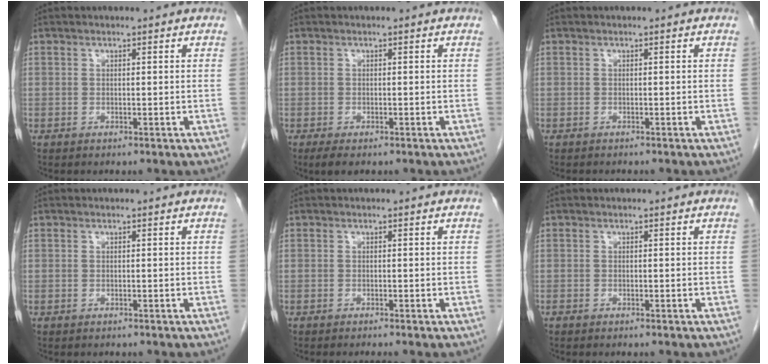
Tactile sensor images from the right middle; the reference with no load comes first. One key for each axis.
{"total": 2.7, "fx": -1.9, "fy": 1.0, "fz": 1.7, "tx": -0.032, "ty": -0.006, "tz": -0.026}
{"total": 1.4, "fx": -1.3, "fy": 0.3, "fz": 0.4, "tx": -0.013, "ty": -0.003, "tz": -0.014}
{"total": 0.7, "fx": -0.6, "fy": 0.2, "fz": 0.1, "tx": -0.011, "ty": -0.002, "tz": -0.010}
{"total": 1.2, "fx": -1.0, "fy": -0.3, "fz": 0.4, "tx": -0.005, "ty": 0.001, "tz": -0.015}
{"total": 1.2, "fx": -1.1, "fy": 0.2, "fz": 0.5, "tx": -0.009, "ty": -0.001, "tz": -0.014}